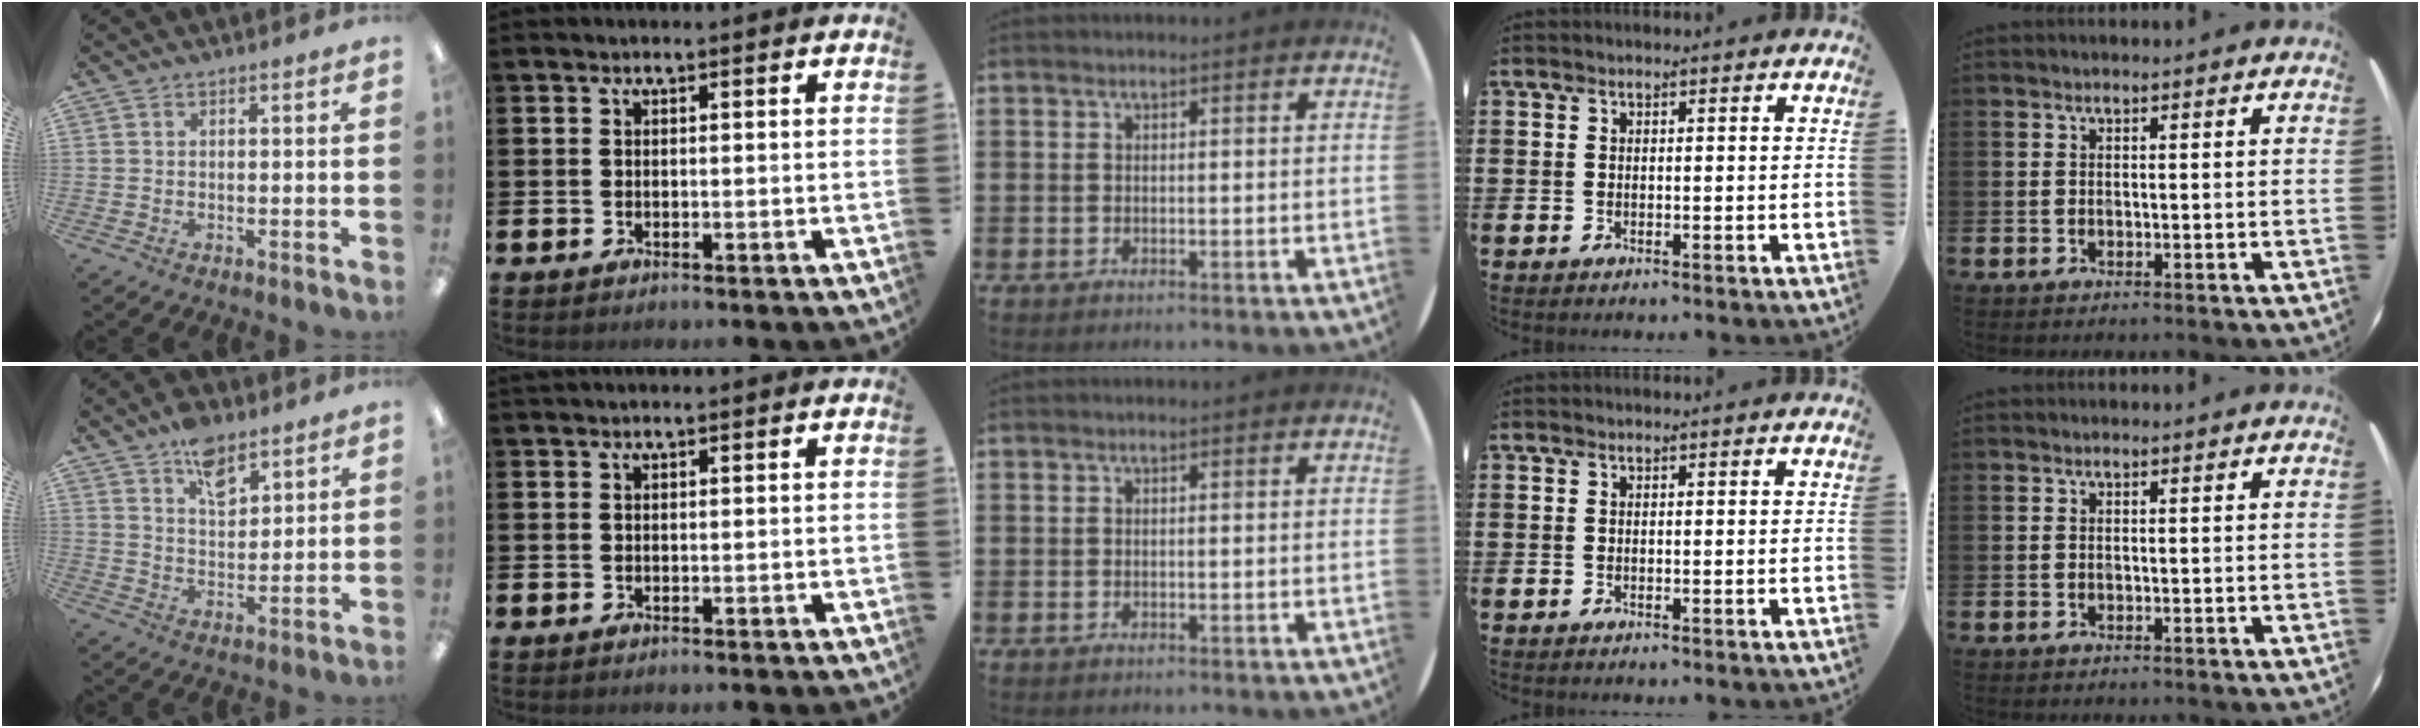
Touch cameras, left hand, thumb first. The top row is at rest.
{"thumb": {"total": 8.2, "force": [5.6, 4.3, 4.1], "torque": [-0.057, -0.029, 0.098]}, "index": {"total": 0.6, "force": [0.6, 0.0, 0.1], "torque": [0.002, 0.000, 0.010]}}